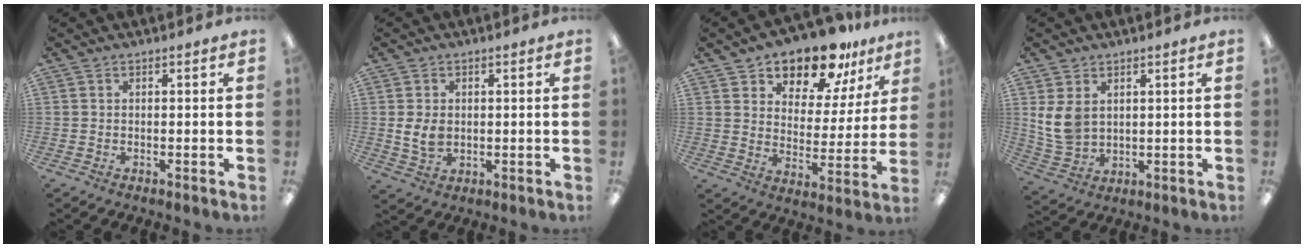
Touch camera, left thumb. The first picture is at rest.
{"total": 5.2, "force": [0.0, 4.0, 3.4], "torque": [-0.068, 0.001, -0.002]}
{"total": 13.2, "force": [11.5, 5.2, 3.7], "torque": [-0.070, -0.089, 0.208]}
{"total": 8.0, "force": [2.6, 5.9, 4.7], "torque": [-0.107, -0.003, 0.052]}